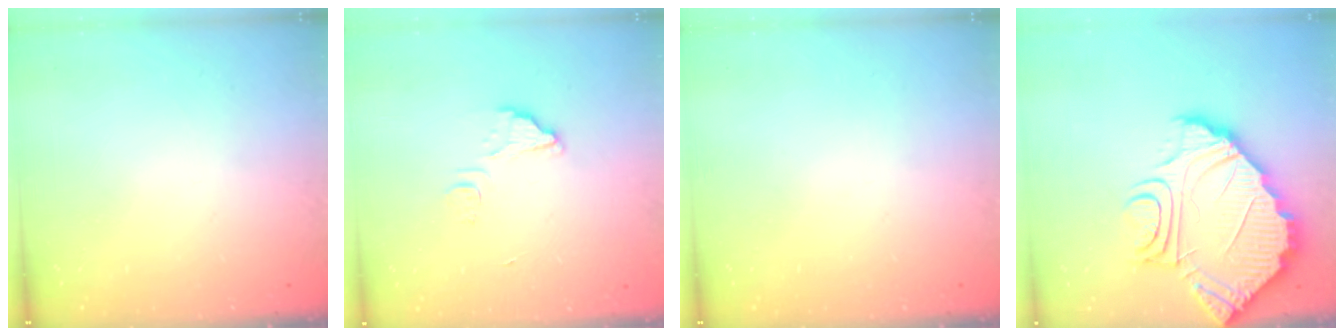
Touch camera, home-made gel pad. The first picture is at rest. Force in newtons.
{"total": 5.5, "press": 5.5, "slide": 0.5}
{"total": 0.0}
{"total": 15.6, "press": 15.5, "slide": 1.7}